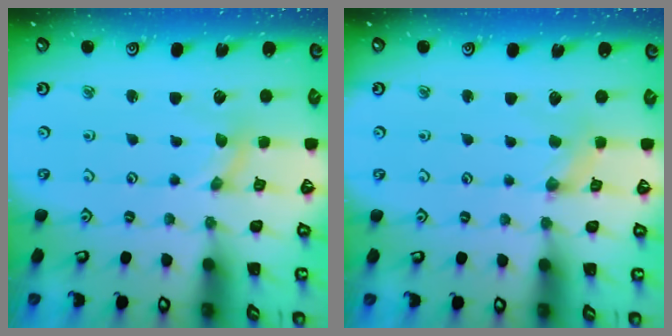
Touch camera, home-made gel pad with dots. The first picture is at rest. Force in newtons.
{"total": 1.2, "press": 1.2, "slide": 0.2}